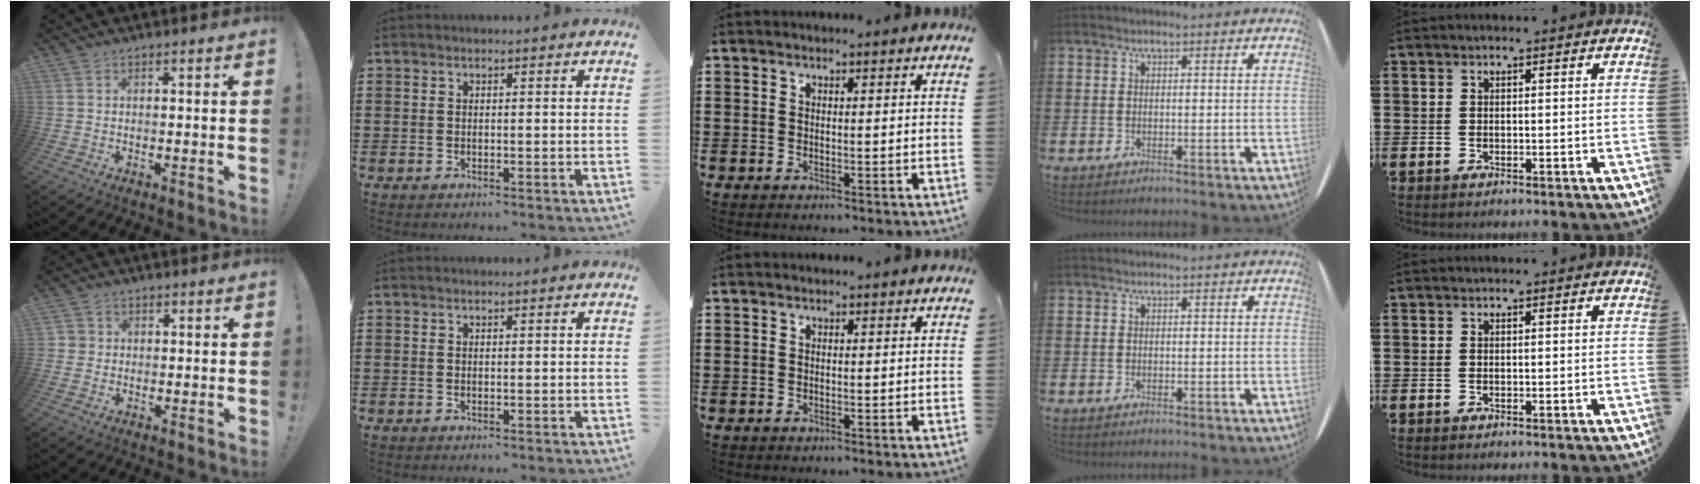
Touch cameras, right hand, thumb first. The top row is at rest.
{"thumb": {"total": 2.2, "force": [-0.3, 2.1, 0.6], "torque": [-0.005, 0.003, -0.006]}}